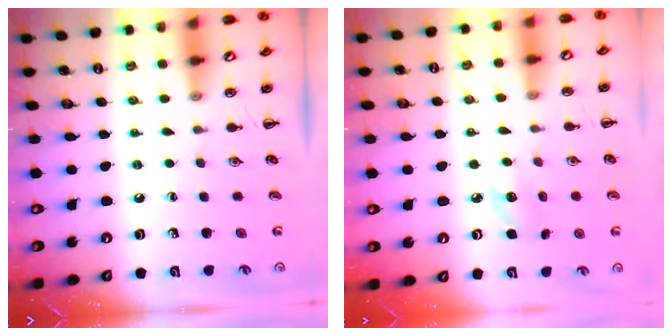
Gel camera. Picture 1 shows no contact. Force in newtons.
{"total": 7.3, "press": 7.1, "slide": 1.7}